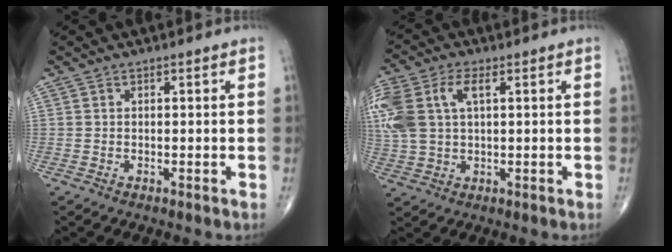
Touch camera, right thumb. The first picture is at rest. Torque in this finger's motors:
{"motor_torque": [0.47, 0.57, 1.44, 0.49, 0.10]}